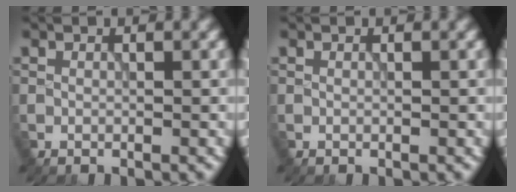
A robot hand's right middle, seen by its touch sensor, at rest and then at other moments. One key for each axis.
{"total": 0.0}